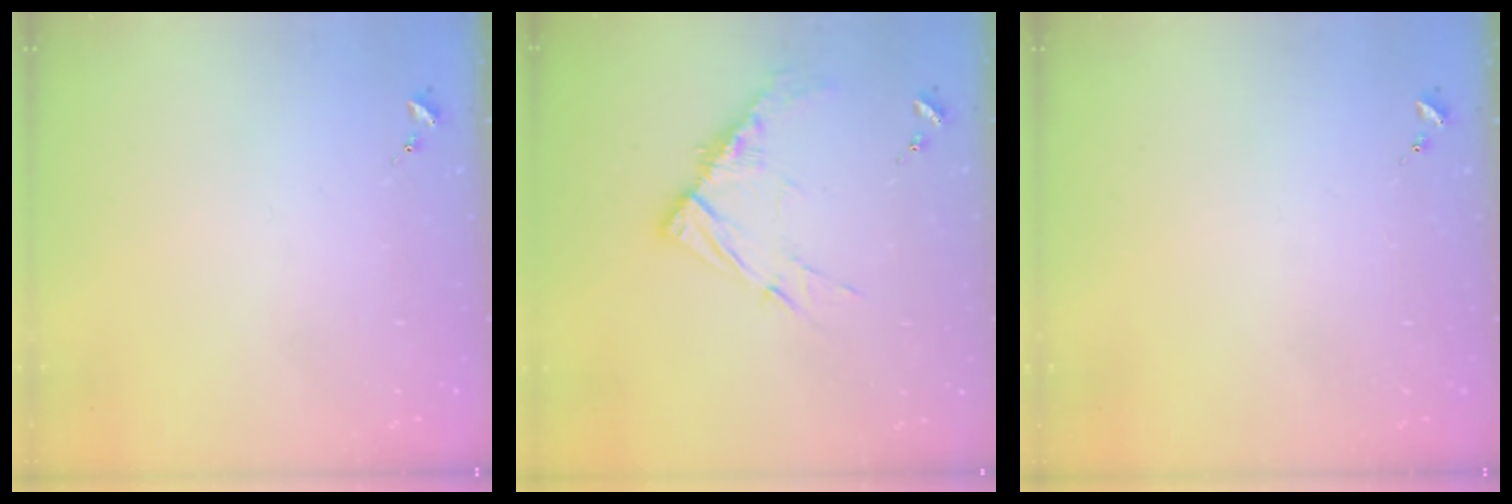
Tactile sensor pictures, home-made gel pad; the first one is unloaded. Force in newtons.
{"total": 11.3, "press": 11.2, "slide": 1.1}
{"total": 0.0}